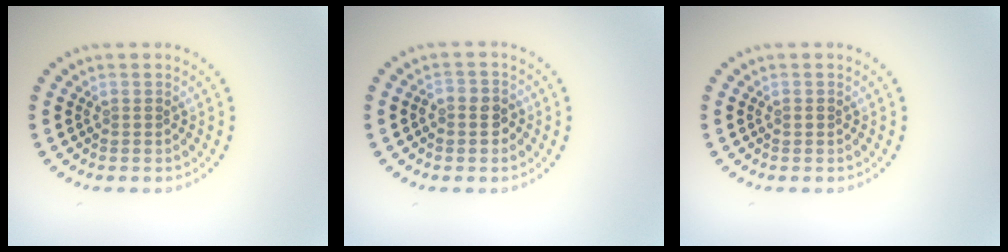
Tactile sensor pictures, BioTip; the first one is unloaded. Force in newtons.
{"total": 2.0, "press": 1.9, "slide": 0.6}
{"total": 0.5, "press": 0.5, "slide": 0.1}